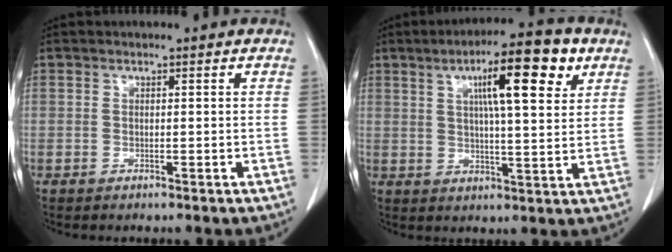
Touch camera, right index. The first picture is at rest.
{"total": 12.4, "force": [5.6, 1.8, 11.0], "torque": [-0.173, 0.013, 0.080]}